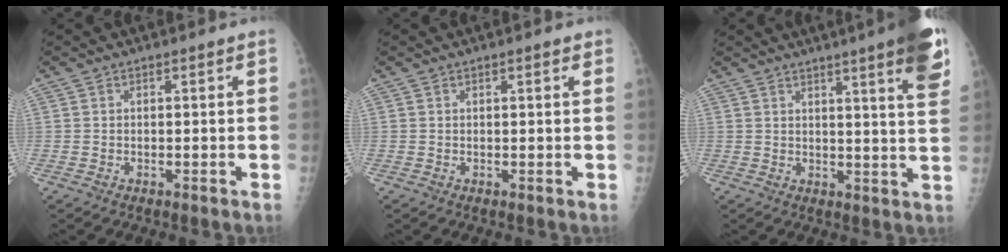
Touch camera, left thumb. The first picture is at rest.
{"total": 1.2, "force": [0.7, 0.3, 0.9], "torque": [-0.013, -0.001, 0.008]}
{"total": 11.9, "force": [6.9, 1.0, 9.6], "torque": [-0.111, -0.030, 0.078]}